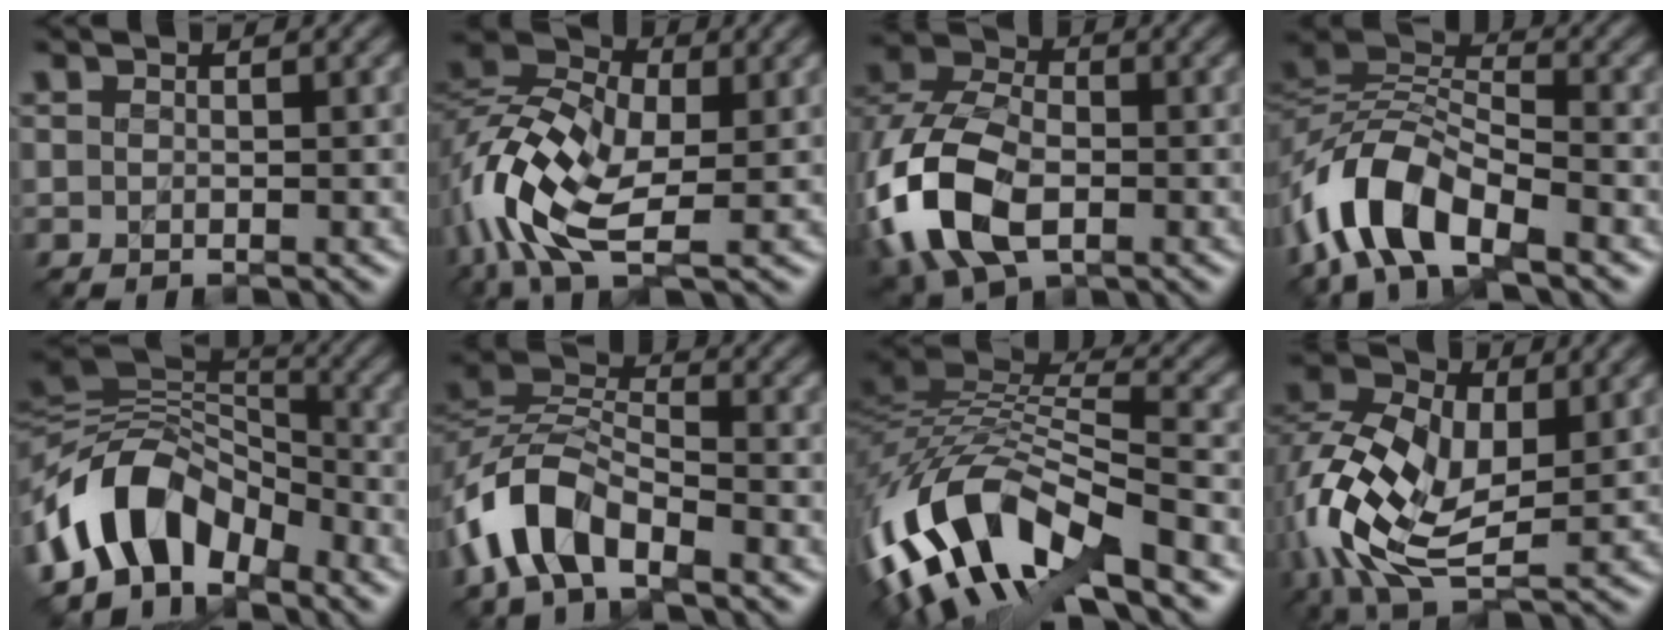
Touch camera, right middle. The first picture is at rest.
{"total": 10.1, "force": [-3.6, 5.6, 7.5], "torque": [-0.164, 0.002, -0.079]}
{"total": 11.2, "force": [-3.0, 7.5, 7.8], "torque": [-0.202, -0.010, -0.069]}
{"total": 8.5, "force": [-4.9, 4.0, 5.7], "torque": [-0.113, 0.008, -0.102]}
{"total": 8.5, "force": [-4.3, 5.4, 5.0], "torque": [-0.077, 0.016, -0.089]}
{"total": 6.6, "force": [-3.9, 3.4, 4.1], "torque": [-0.077, 0.007, -0.085]}
{"total": 13.8, "force": [-6.5, 6.0, 10.6], "torque": [-0.225, 0.017, -0.125]}
{"total": 11.4, "force": [-1.0, 6.9, 9.0], "torque": [-0.203, 0.004, -0.030]}